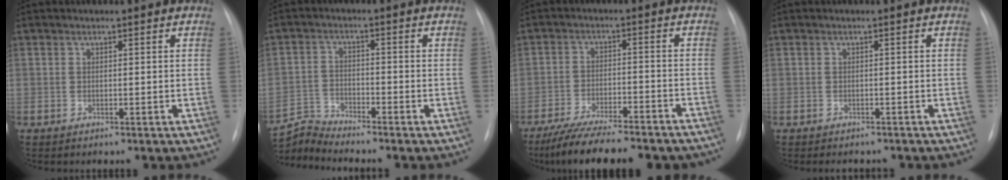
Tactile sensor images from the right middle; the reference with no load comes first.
{"total": 5.6, "force": [-5.2, -1.7, -1.0], "torque": [0.001, -0.006, -0.102]}
{"total": 17.3, "force": [-14.9, 3.1, 8.1], "torque": [-0.127, -0.010, -0.217]}
{"total": 3.5, "force": [-3.0, 1.4, 1.0], "torque": [-0.008, 0.000, -0.033]}